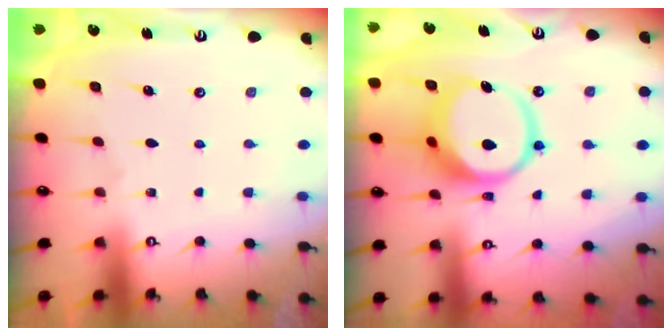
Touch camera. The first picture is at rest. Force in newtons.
{"total": 12.8, "press": 12.7, "slide": 1.7}